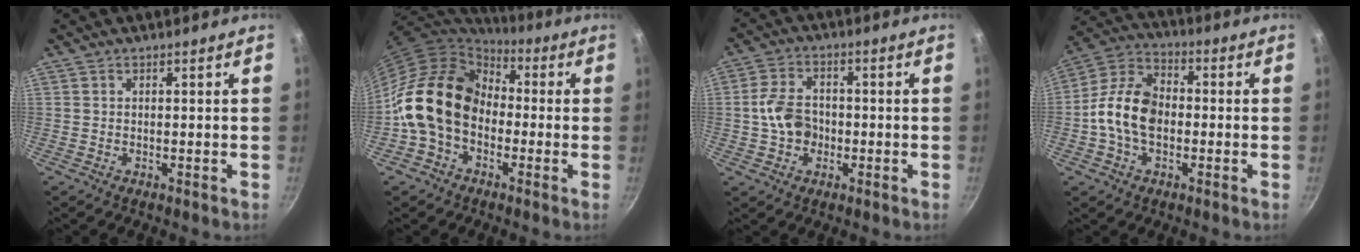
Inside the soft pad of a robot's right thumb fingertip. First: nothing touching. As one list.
[{"total": 16.9, "force": [-1.9, 13.0, 10.7], "torque": [-0.166, 0.047, -0.052]}, {"total": 7.4, "force": [-1.1, 5.7, 4.6], "torque": [-0.067, 0.021, -0.027]}, {"total": 12.6, "force": [-1.6, 8.4, 9.2], "torque": [-0.148, 0.036, -0.050]}]